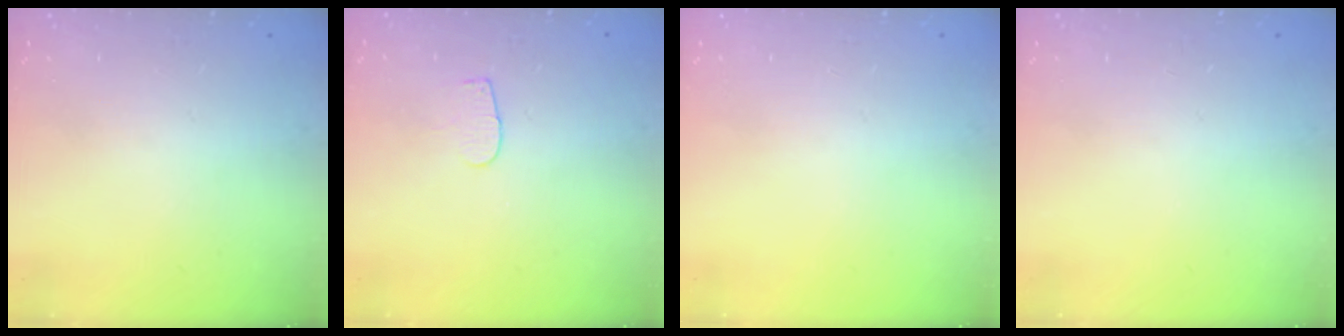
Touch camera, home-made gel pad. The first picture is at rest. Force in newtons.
{"total": 3.2, "press": 3.2, "slide": 0.3}
{"total": 0.0}
{"total": 0.0}